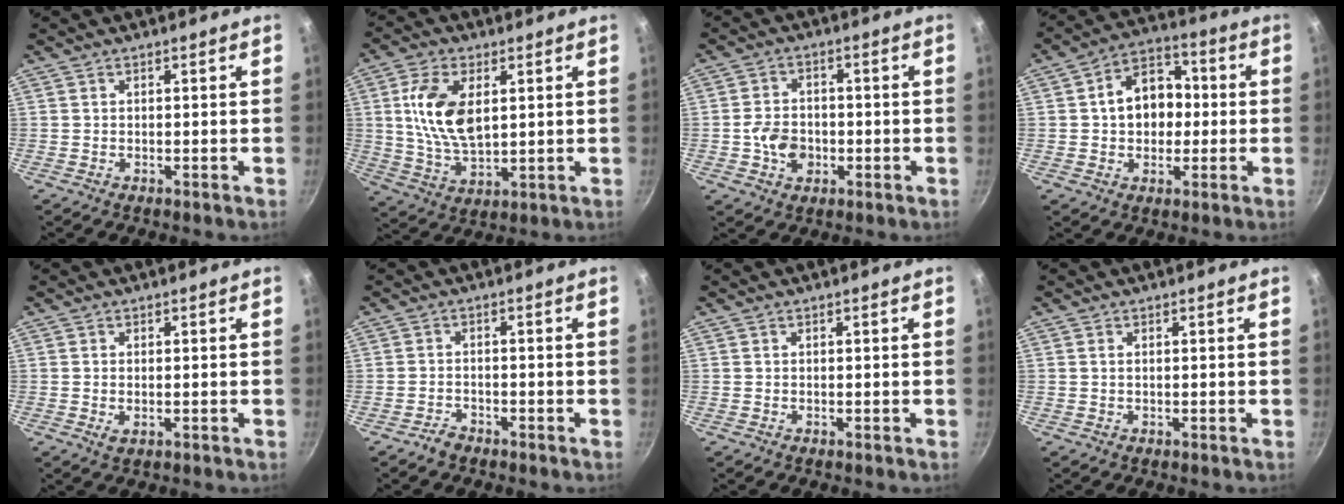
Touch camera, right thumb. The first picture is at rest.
{"total": 12.5, "force": [2.8, 6.8, 10.0], "torque": [-0.184, -0.011, 0.057]}
{"total": 6.8, "force": [-1.6, 5.1, 4.1], "torque": [-0.056, 0.016, -0.030]}
{"total": 11.6, "force": [0.4, 8.8, 7.4], "torque": [-0.073, 0.025, -0.005]}
{"total": 1.8, "force": [-0.2, 1.0, 1.5], "torque": [-0.027, -0.004, -0.002]}
{"total": 2.2, "force": [-1.9, 1.0, 0.6], "torque": [-0.008, 0.021, -0.030]}
{"total": 0.0}
{"total": 0.6, "force": [0.2, 0.3, 0.5], "torque": [-0.010, 0.001, 0.002]}